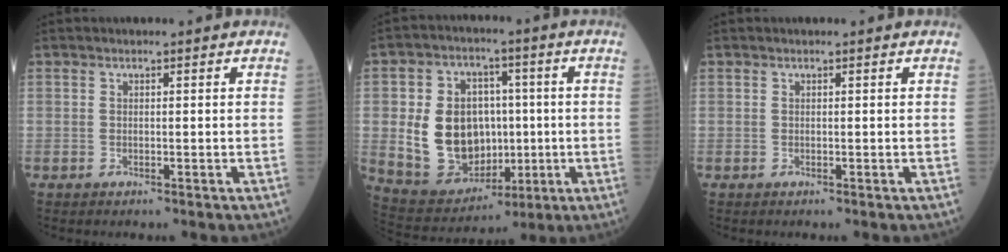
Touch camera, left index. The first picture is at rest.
{"total": 13.8, "force": [-0.1, 10.6, 8.7], "torque": [-0.185, 0.026, 0.023]}
{"total": 0.0}